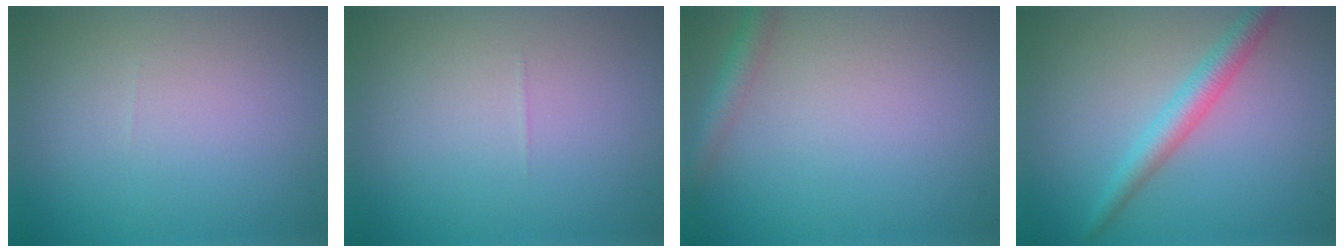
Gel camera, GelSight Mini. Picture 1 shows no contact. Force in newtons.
{"total": 0.0}
{"total": 2.3, "press": 2.3, "slide": 0.1}
{"total": 2.9, "press": 2.9, "slide": 0.0}